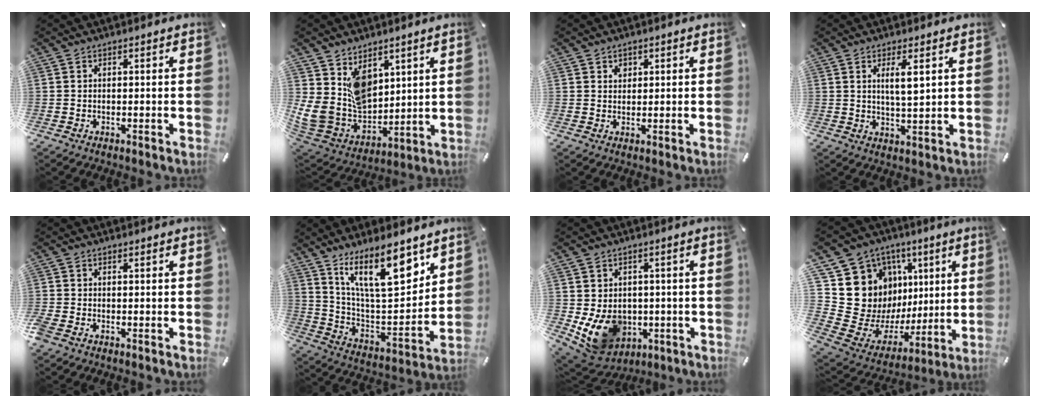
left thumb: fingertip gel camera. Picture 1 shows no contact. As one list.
[{"total": 14.4, "force": [5.3, 11.7, 6.4], "torque": [-0.134, -0.062, 0.107]}, {"total": 1.6, "force": [0.9, 1.3, 0.2], "torque": [0.012, -0.004, 0.012]}, {"total": 5.6, "force": [2.2, 1.3, 4.9], "torque": [-0.086, -0.004, 0.032]}, {"total": 1.4, "force": [-0.9, 0.8, 0.6], "torque": [-0.017, 0.001, -0.019]}, {"total": 18.8, "force": [12.0, 7.1, 12.7], "torque": [-0.207, -0.068, 0.201]}, {"total": 10.8, "force": [-2.1, 9.1, 5.3], "torque": [-0.108, -0.003, -0.035]}, {"total": 16.5, "force": [3.9, 15.5, 4.3], "torque": [-0.055, -0.065, 0.117]}]